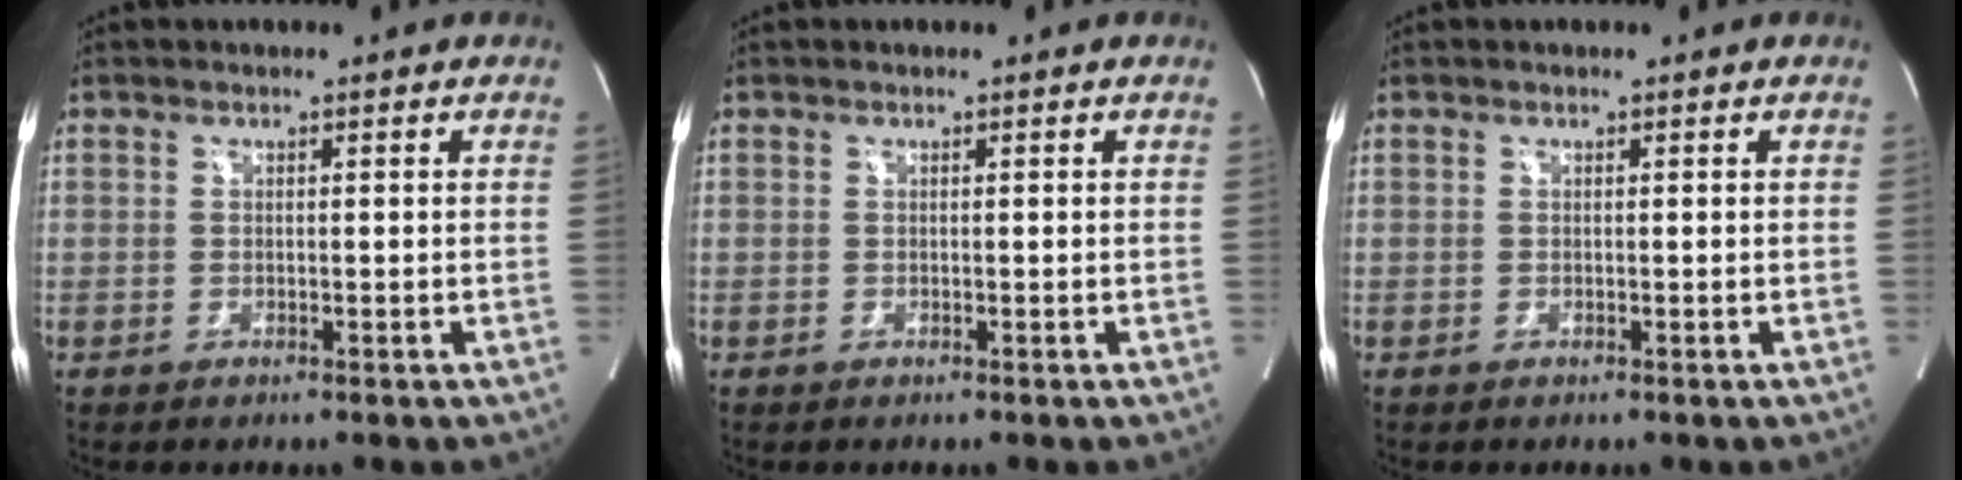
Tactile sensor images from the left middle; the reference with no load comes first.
{"total": 0.0}
{"total": 0.0}